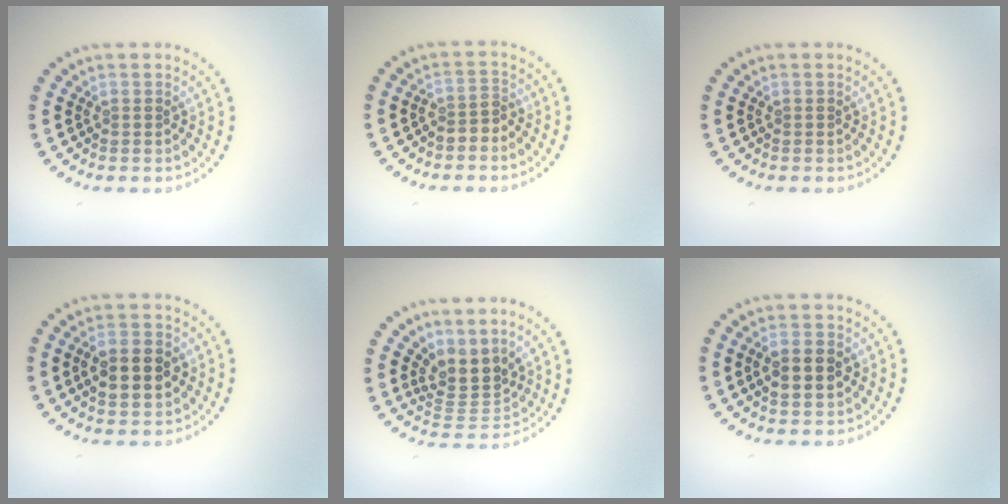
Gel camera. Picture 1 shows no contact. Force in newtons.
{"total": 1.5, "press": 1.3, "slide": 0.8}
{"total": 0.0}
{"total": 4.5, "press": 4.5, "slide": 0.1}
{"total": 3.4, "press": 2.4, "slide": 2.3}
{"total": 2.9, "press": 2.9, "slide": 0.1}